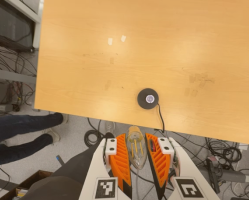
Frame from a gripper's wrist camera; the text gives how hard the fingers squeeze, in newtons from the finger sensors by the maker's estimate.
{"total": 12.9, "left": 13.2, "right": 12.6}